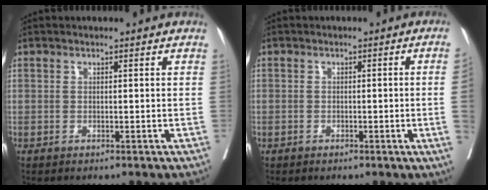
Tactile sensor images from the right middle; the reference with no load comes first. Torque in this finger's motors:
{"motor_torque": [0.91, -0.89, -0.84, -0.21]}